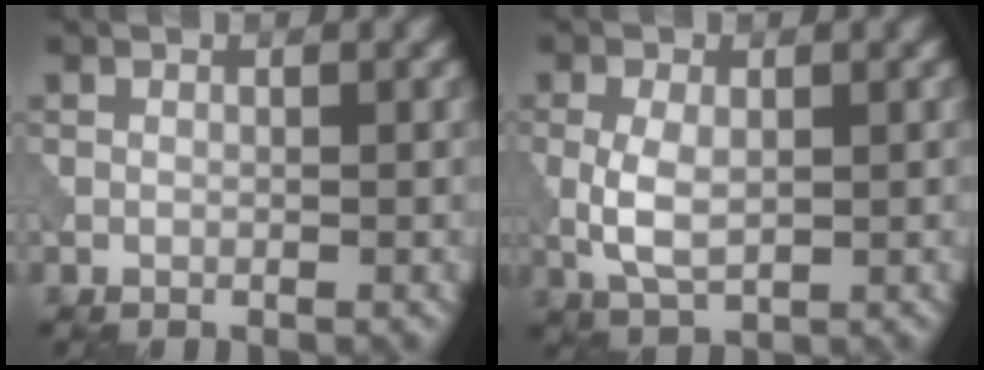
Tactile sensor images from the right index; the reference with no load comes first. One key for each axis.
{"total": 3.4, "fx": -0.1, "fy": 1.9, "fz": 2.8, "tx": -0.064, "ty": -0.001, "tz": 0.001}